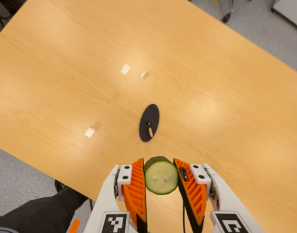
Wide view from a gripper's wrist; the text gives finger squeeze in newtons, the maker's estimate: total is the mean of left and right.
{"total": 9.6, "left": 10.3, "right": 8.9}